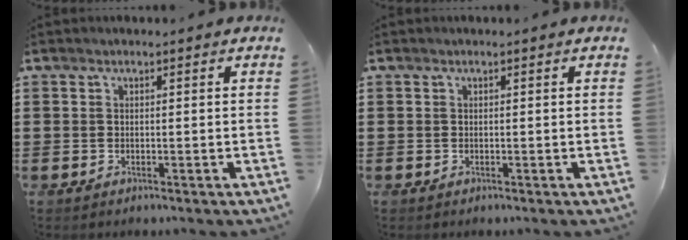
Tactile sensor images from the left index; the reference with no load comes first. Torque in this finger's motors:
{"motor_torque": [0.00, 0.00, 0.00, 0.00]}